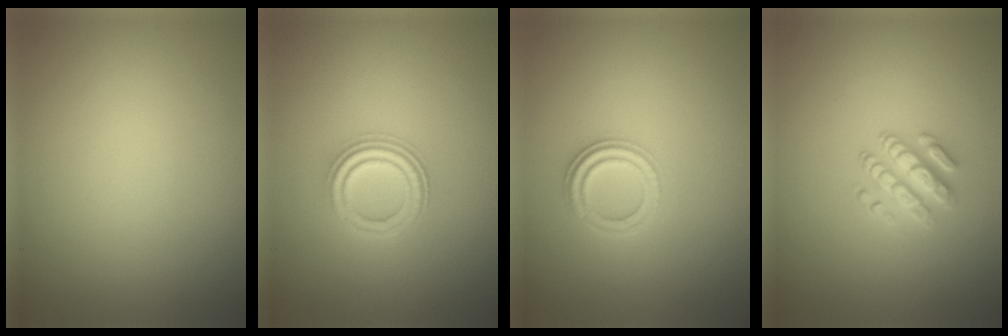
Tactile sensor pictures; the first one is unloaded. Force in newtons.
{"total": 3.2, "press": 2.8, "slide": 1.6}
{"total": 2.3, "press": 2.1, "slide": 0.8}
{"total": 2.9, "press": 2.5, "slide": 1.5}